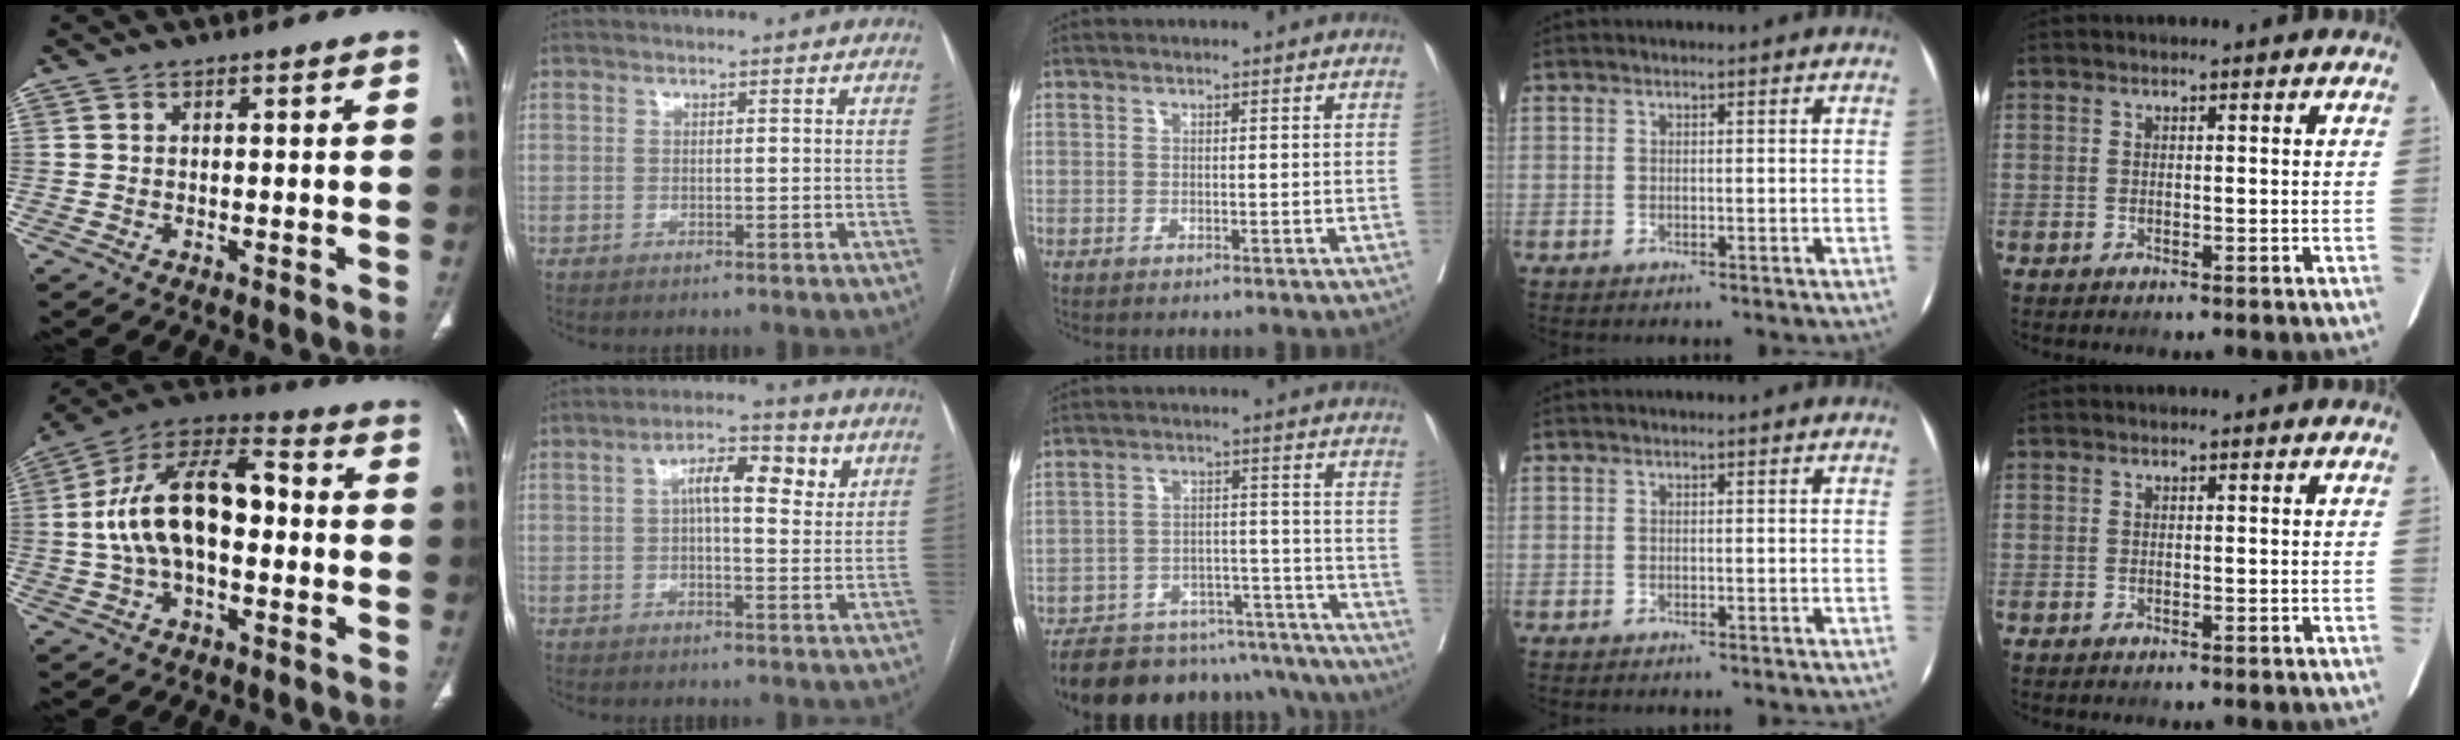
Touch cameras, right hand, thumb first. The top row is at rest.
{"thumb": {"total": 17.7, "force": [-0.6, 9.4, 14.9], "torque": [-0.266, 0.048, -0.018]}, "index": {"total": 8.6, "force": [2.7, 3.2, 7.5], "torque": [-0.117, 0.022, 0.037]}, "middle": {"total": 22.8, "force": [-20.7, 6.4, 6.9], "torque": [-0.093, 0.016, -0.281]}}